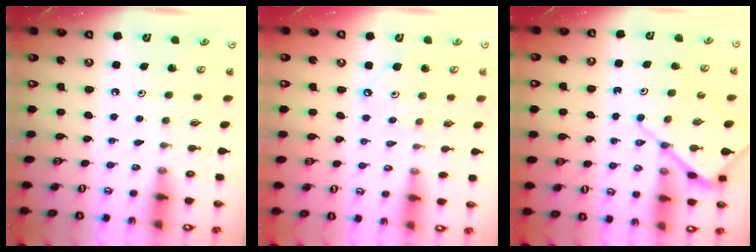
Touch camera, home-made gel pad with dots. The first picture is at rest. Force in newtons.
{"total": 3.5, "press": 3.5, "slide": 0.3}
{"total": 11.3, "press": 11.3, "slide": 1.1}